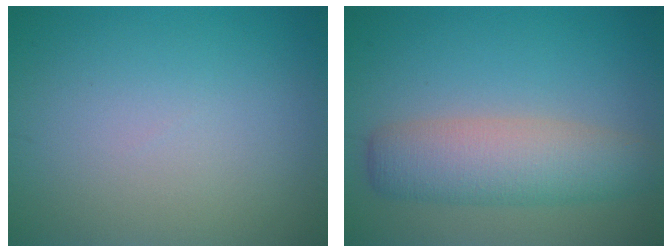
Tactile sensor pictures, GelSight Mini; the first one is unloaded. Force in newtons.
{"total": 5.5, "press": 5.5, "slide": 0.2}